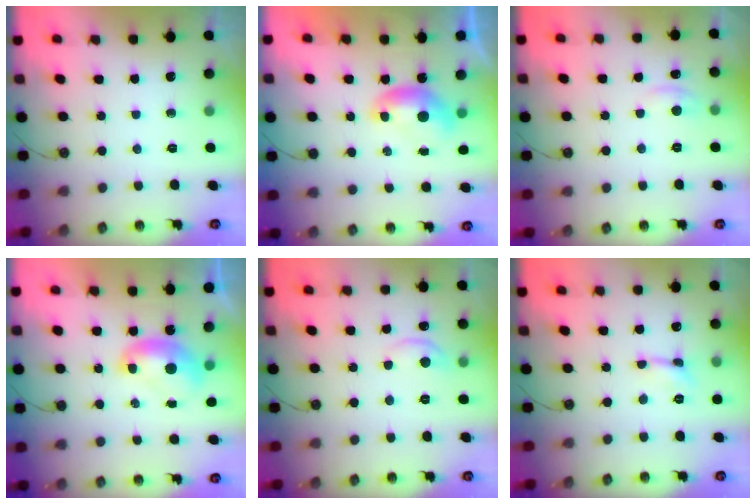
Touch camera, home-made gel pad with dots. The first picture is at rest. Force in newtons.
{"total": 0.0}
{"total": 0.7, "press": 0.3, "slide": 0.7}
{"total": 1.6, "press": 1.6, "slide": 0.2}
{"total": 1.4, "press": 1.3, "slide": 0.5}
{"total": 0.5, "press": 0.5, "slide": 0.3}